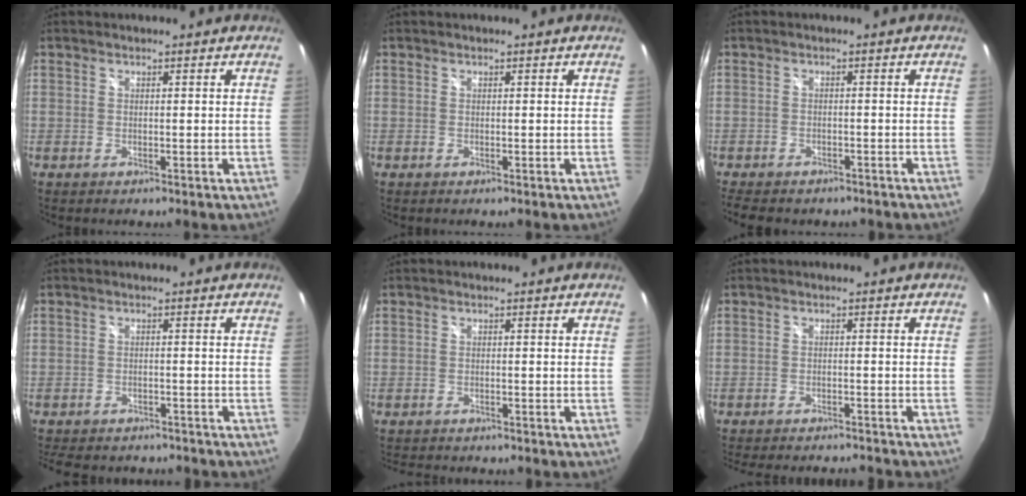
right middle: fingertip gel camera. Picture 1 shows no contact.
{"total": 0.0}
{"total": 7.3, "force": [-6.0, 2.8, 2.9], "torque": [-0.070, -0.018, -0.089]}
{"total": 11.0, "force": [-9.5, 3.8, 4.1], "torque": [-0.096, -0.013, -0.133]}
{"total": 4.2, "force": [-3.9, 0.9, 1.2], "torque": [-0.031, -0.007, -0.057]}
{"total": 11.5, "force": [-10.4, 2.3, 4.4], "torque": [-0.099, -0.011, -0.148]}